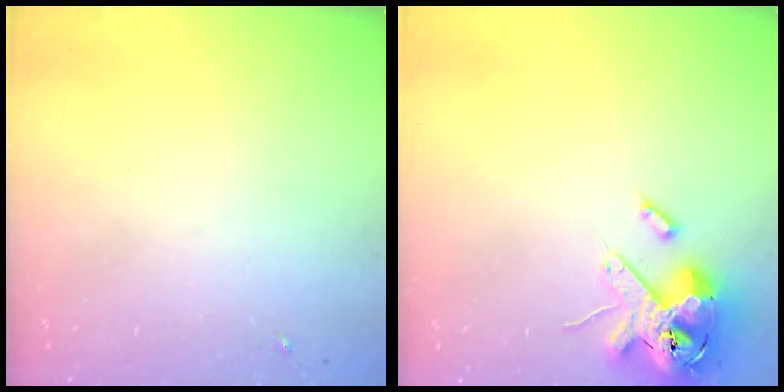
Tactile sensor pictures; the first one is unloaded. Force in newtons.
{"total": 15.4, "press": 15.1, "slide": 2.9}